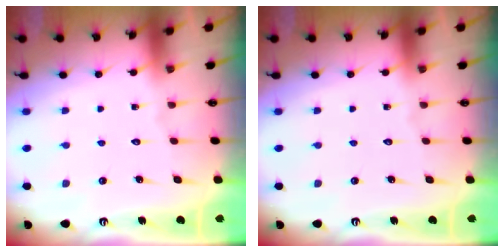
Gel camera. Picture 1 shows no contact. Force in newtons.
{"total": 0.0}